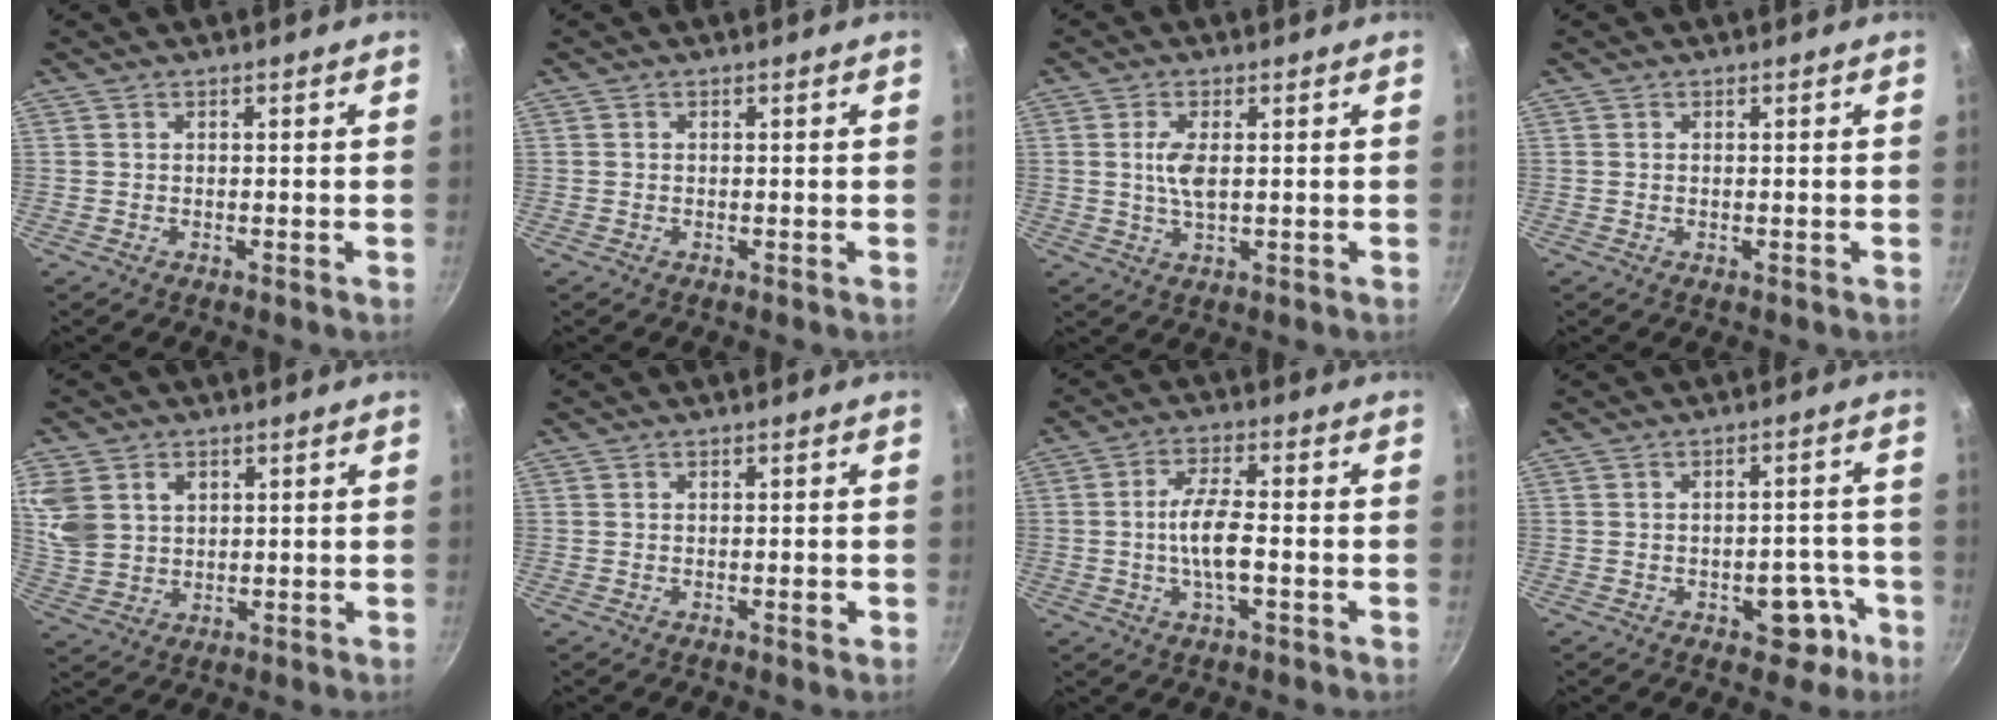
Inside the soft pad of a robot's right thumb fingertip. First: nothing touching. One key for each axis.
{"total": 0.0}
{"total": 4.6, "fx": 0.6, "fy": 1.9, "fz": 4.2, "tx": -0.091, "ty": -0.004, "tz": 0.015}
{"total": 0.0}
{"total": 10.1, "fx": 3.1, "fy": 7.7, "fz": 5.7, "tx": -0.116, "ty": 0.001, "tz": 0.073}
{"total": 1.2, "fx": -0.3, "fy": 0.4, "fz": 1.1, "tx": -0.013, "ty": -0.001, "tz": -0.005}
{"total": 7.6, "fx": -1.1, "fy": 2.7, "fz": 7.1, "tx": -0.140, "ty": 0.012, "tz": -0.024}
{"total": 7.3, "fx": -3.5, "fy": 4.3, "fz": 4.8, "tx": -0.031, "ty": 0.037, "tz": -0.038}